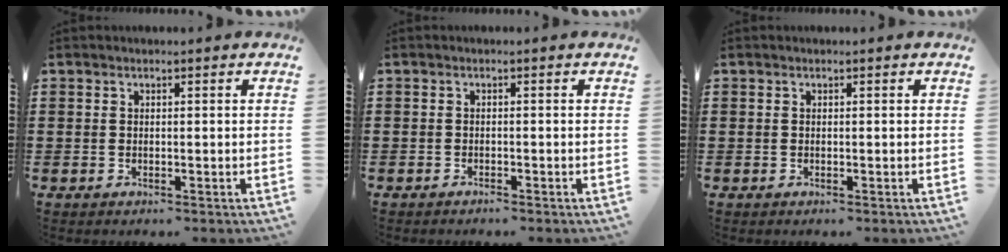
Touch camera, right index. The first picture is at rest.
{"total": 0.9, "force": [-0.9, -0.1, 0.0], "torque": [-0.003, -0.002, -0.018]}
{"total": 0.0}